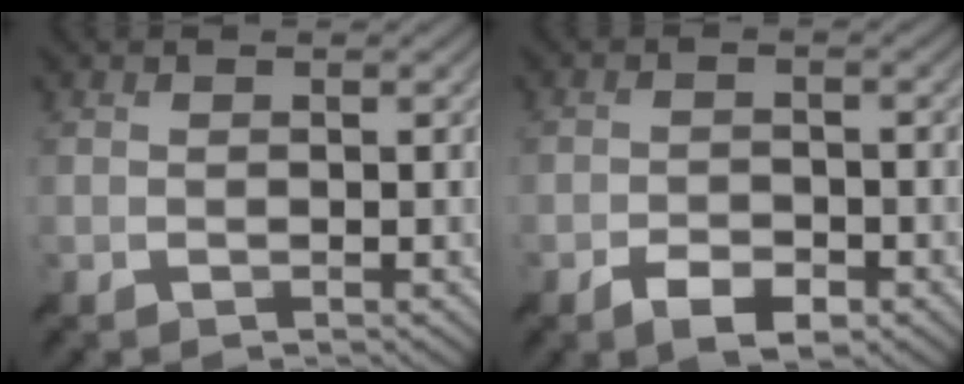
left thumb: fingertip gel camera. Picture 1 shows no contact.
{"total": 3.8, "force": [-2.6, 1.5, 2.3], "torque": [-0.037, -0.004, -0.045]}